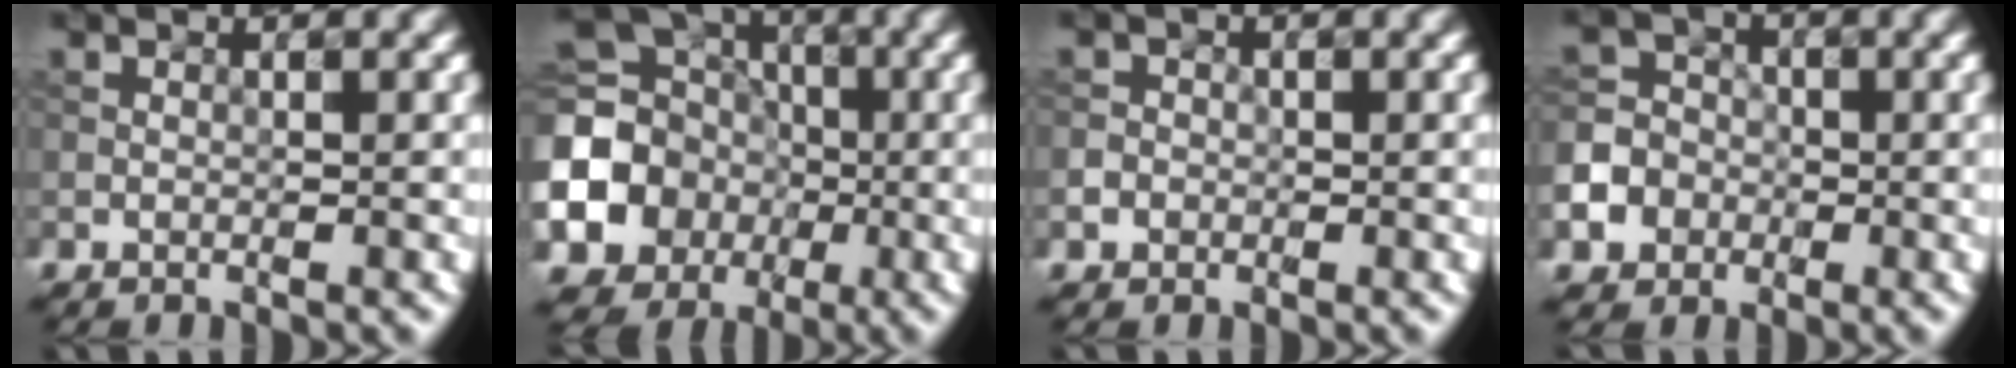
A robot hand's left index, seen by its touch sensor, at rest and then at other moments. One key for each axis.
{"total": 15.4, "fx": -2.6, "fy": 14.0, "fz": 5.9, "tx": -0.159, "ty": -0.013, "tz": -0.080}
{"total": 1.8, "fx": -0.7, "fy": 1.7, "fz": 0.4, "tx": 0.003, "ty": 0.009, "tz": -0.022}
{"total": 7.4, "fx": -3.6, "fy": 6.2, "fz": 1.7, "tx": -0.042, "ty": -0.017, "tz": -0.075}